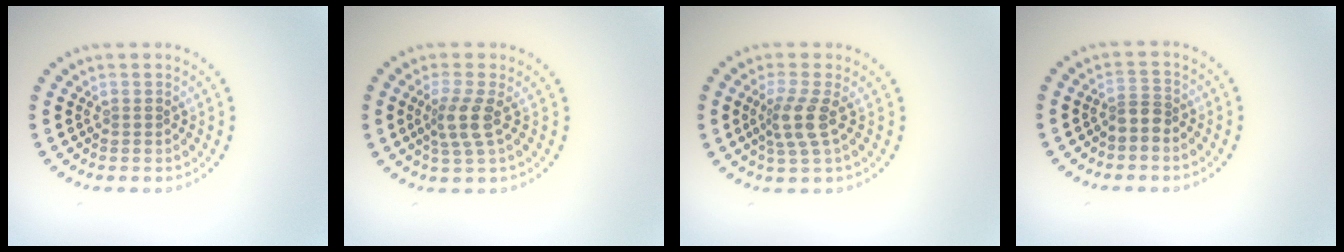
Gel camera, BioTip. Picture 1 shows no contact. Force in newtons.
{"total": 2.8, "press": 2.2, "slide": 1.7}
{"total": 2.8, "press": 2.2, "slide": 1.7}
{"total": 1.5, "press": 1.2, "slide": 1.0}